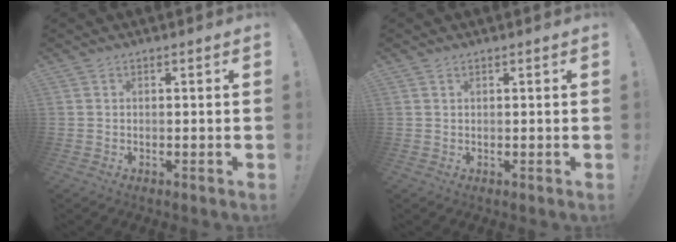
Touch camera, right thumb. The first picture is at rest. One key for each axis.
{"total": 0.6, "fx": 0.4, "fy": 0.2, "fz": 0.3, "tx": -0.004, "ty": 0.000, "tz": 0.008}